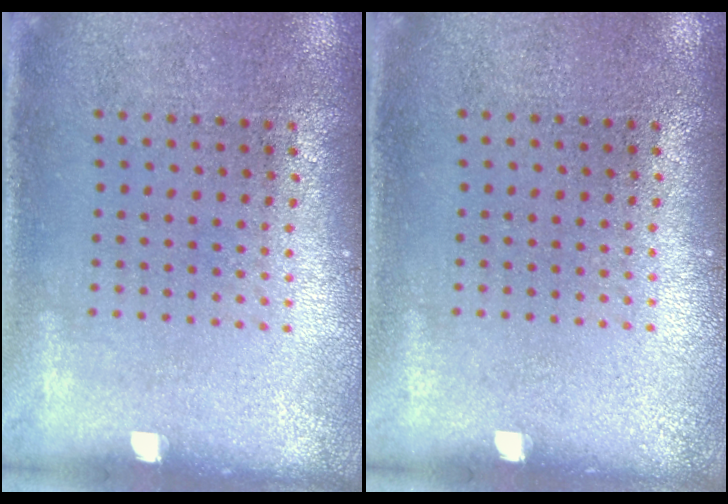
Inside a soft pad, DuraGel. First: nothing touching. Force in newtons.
{"total": 0.0}